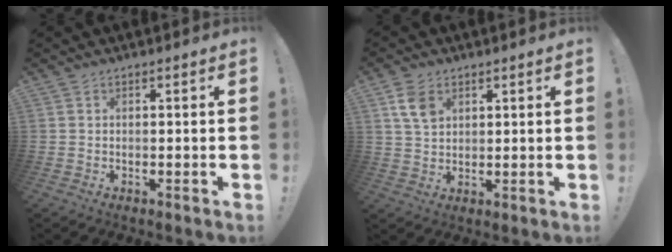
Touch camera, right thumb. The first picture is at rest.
{"total": 6.7, "force": [3.0, 4.6, 3.8], "torque": [-0.064, -0.005, 0.060]}